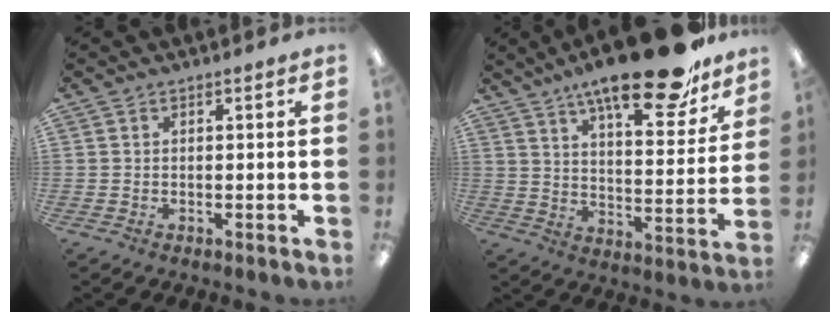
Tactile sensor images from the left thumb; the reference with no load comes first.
{"total": 21.3, "force": [15.7, 6.0, 13.0], "torque": [-0.190, -0.103, 0.256]}